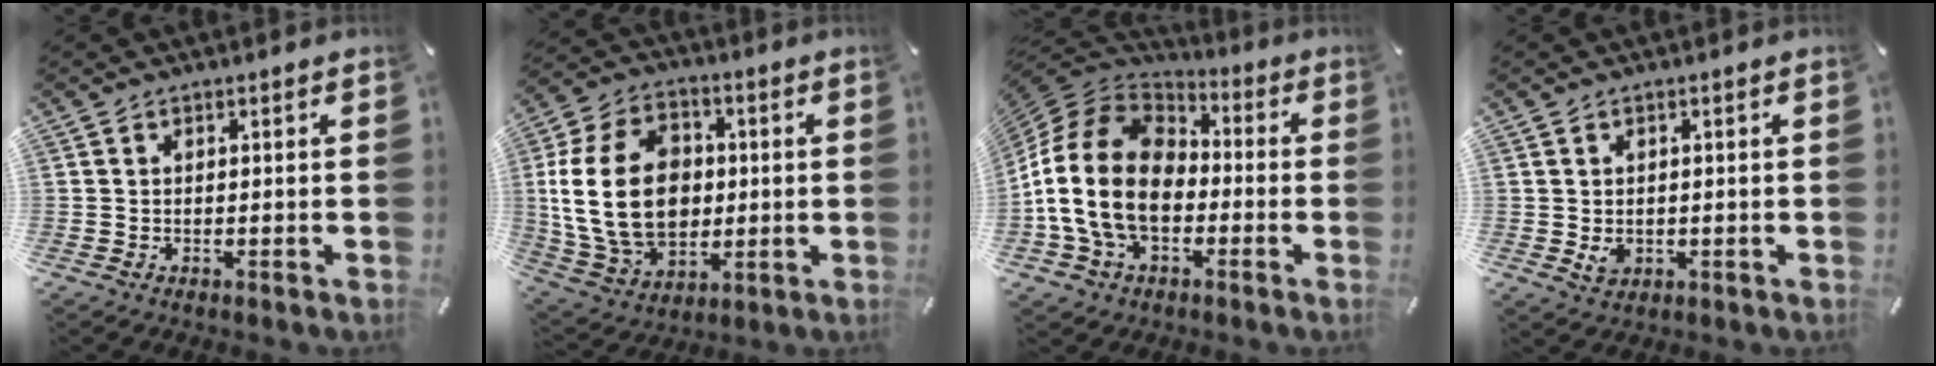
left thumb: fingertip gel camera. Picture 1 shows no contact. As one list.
[{"total": 20.5, "force": [0.8, 15.4, 13.6], "torque": [-0.290, 0.004, 0.014]}, {"total": 18.4, "force": [-3.7, 13.5, 12.0], "torque": [-0.270, 0.027, -0.072]}, {"total": 2.9, "force": [-0.2, 2.5, 1.5], "torque": [-0.016, -0.005, -0.007]}]